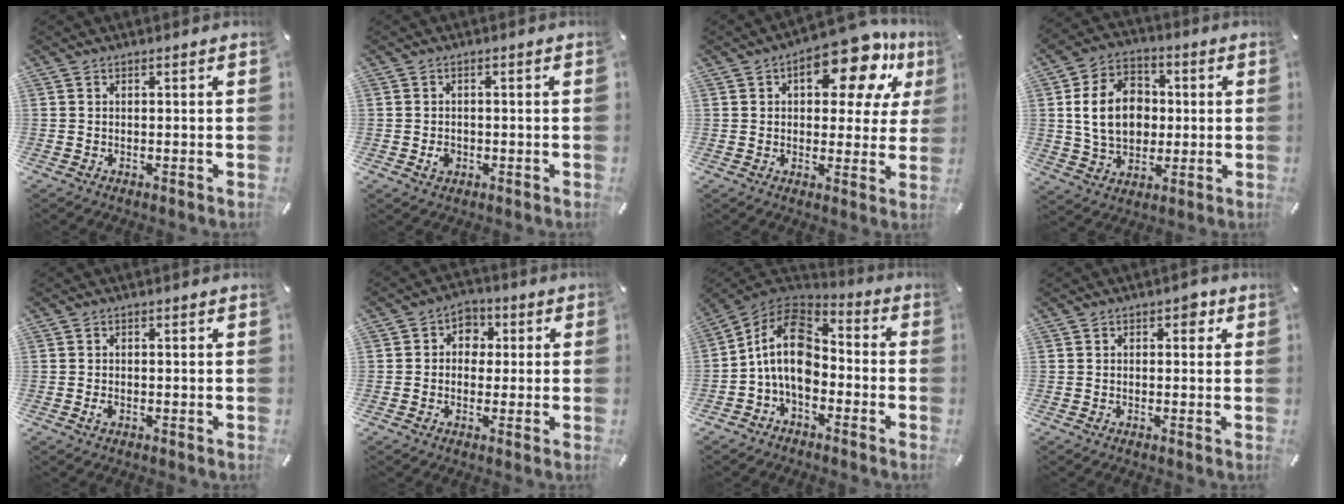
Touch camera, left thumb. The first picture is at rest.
{"total": 2.5, "force": [-0.6, 2.0, 1.3], "torque": [-0.023, 0.005, -0.012]}
{"total": 16.4, "force": [8.5, 7.4, 12.0], "torque": [-0.159, -0.041, 0.134]}
{"total": 14.6, "force": [0.7, 11.3, 9.2], "torque": [-0.190, 0.019, 0.010]}
{"total": 1.3, "force": [-0.4, 0.8, 1.0], "torque": [-0.019, -0.001, -0.008]}
{"total": 5.5, "force": [-0.1, 4.9, 2.4], "torque": [-0.031, 0.005, -0.009]}
{"total": 13.8, "force": [-2.4, 9.4, 9.8], "torque": [-0.214, 0.019, -0.049]}
{"total": 2.6, "force": [0.6, 1.8, 1.8], "torque": [-0.015, 0.001, 0.002]}